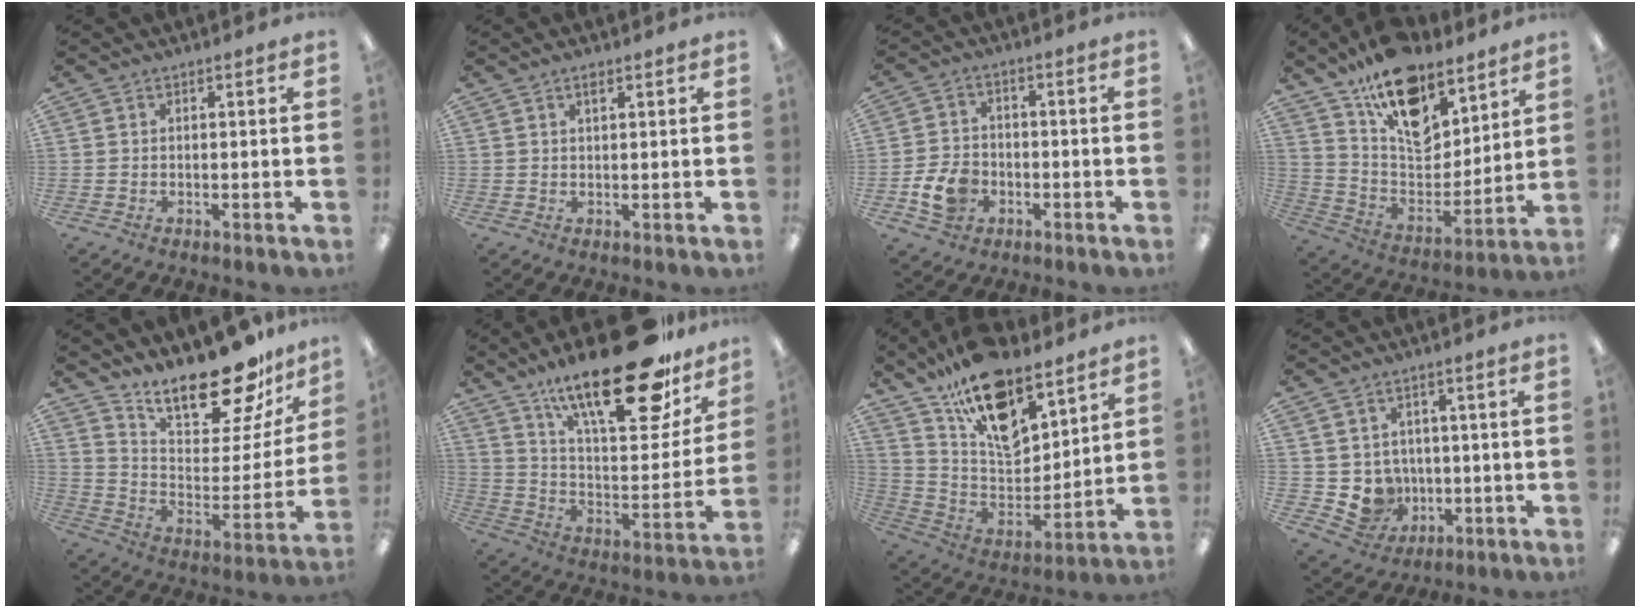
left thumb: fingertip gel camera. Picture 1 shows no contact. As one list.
[{"total": 1.6, "force": [1.1, 0.5, 1.1], "torque": [-0.025, 0.003, 0.020]}, {"total": 7.8, "force": [-2.8, 5.9, 4.2], "torque": [-0.098, 0.014, -0.051]}, {"total": 18.4, "force": [12.4, 10.0, 9.1], "torque": [-0.154, -0.085, 0.225]}, {"total": 22.0, "force": [18.6, 6.4, 9.9], "torque": [-0.159, -0.139, 0.316]}, {"total": 27.6, "force": [19.2, 8.9, 17.7], "torque": [-0.262, -0.122, 0.316]}, {"total": 18.8, "force": [12.9, 8.9, 10.4], "torque": [-0.181, -0.085, 0.233]}, {"total": 6.9, "force": [0.6, 6.8, 0.9], "torque": [-0.037, -0.011, 0.024]}]